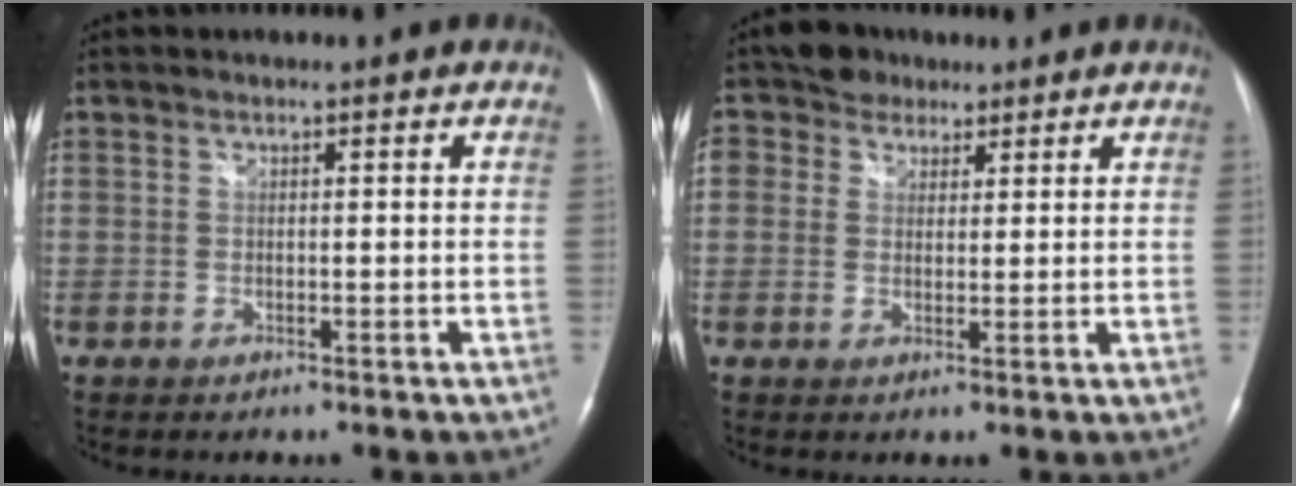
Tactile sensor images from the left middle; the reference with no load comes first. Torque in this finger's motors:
{"motor_torque": [0.07, -0.03, -0.03, 0.03]}